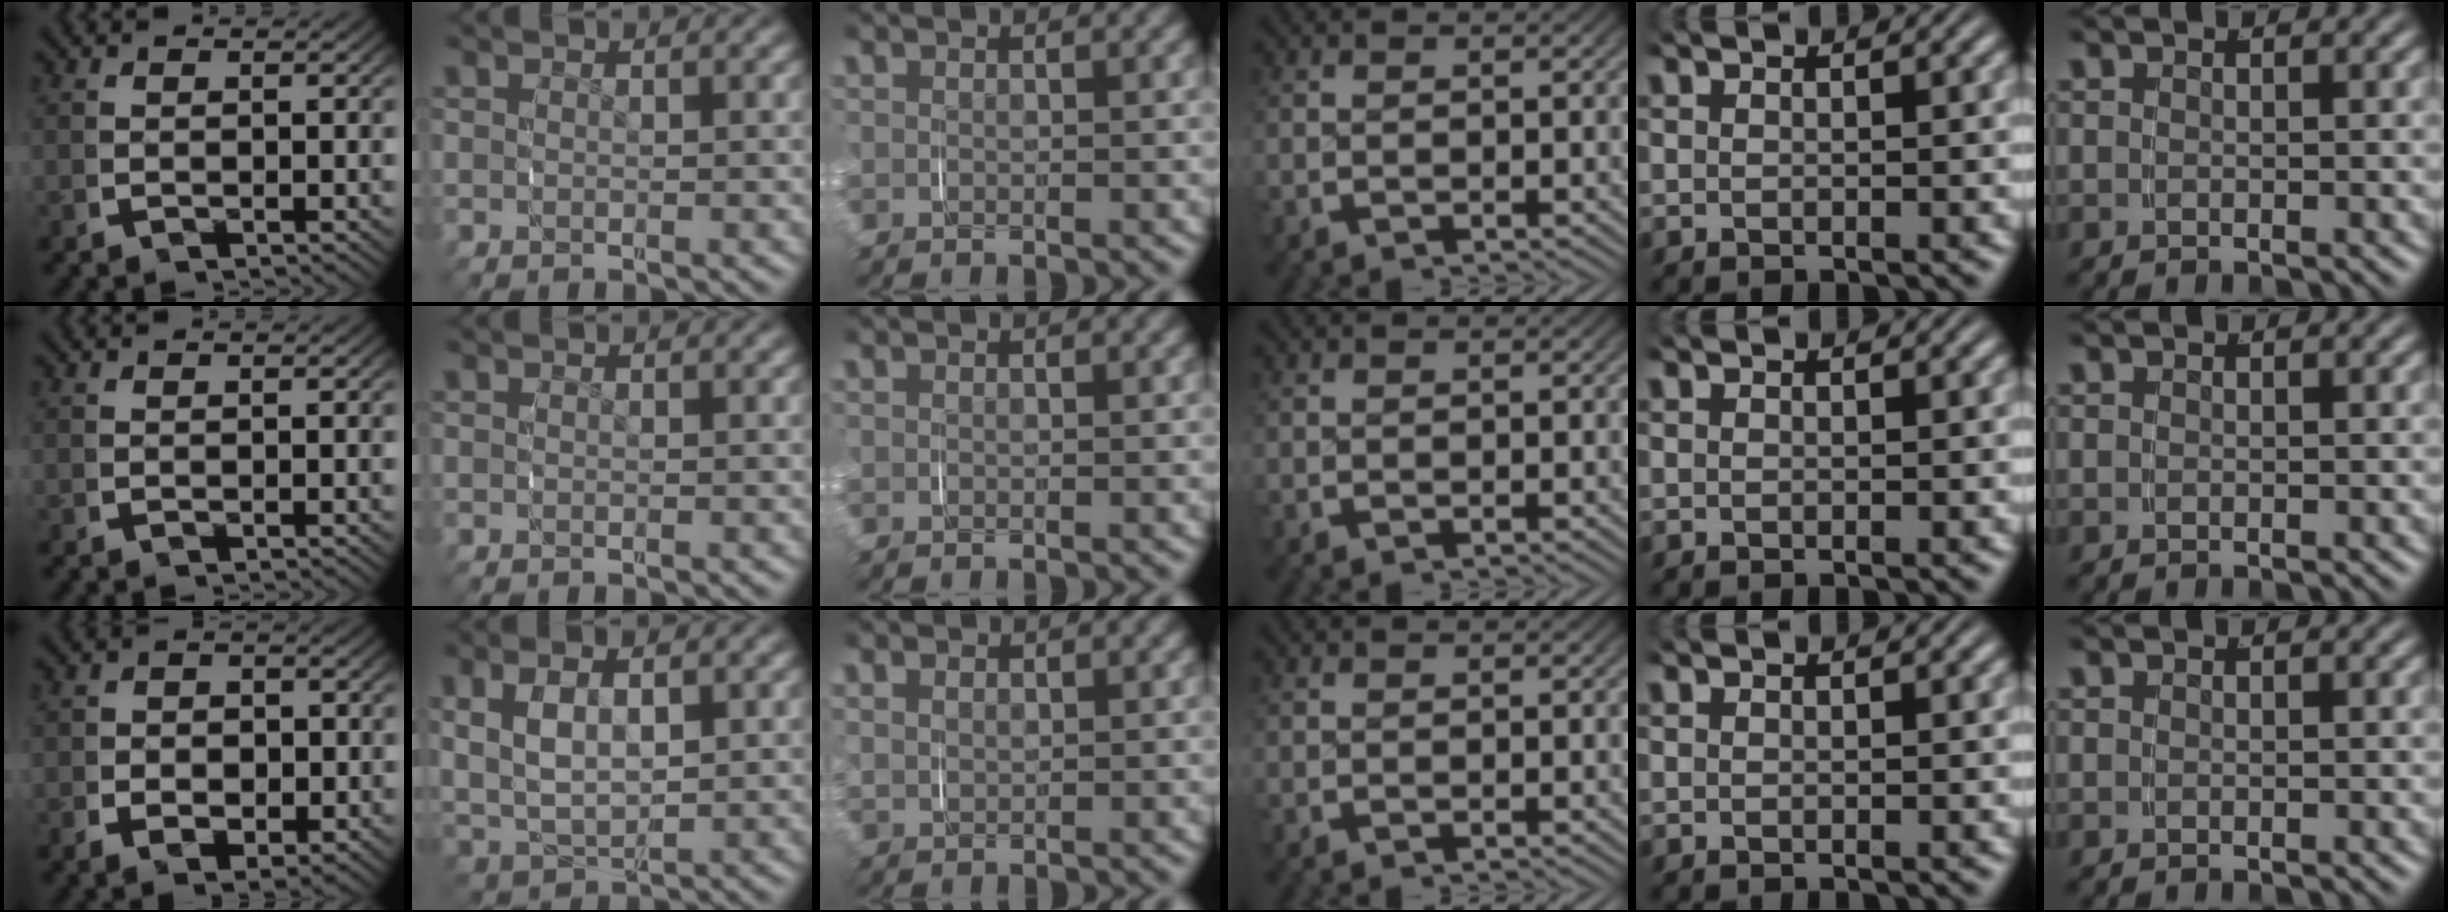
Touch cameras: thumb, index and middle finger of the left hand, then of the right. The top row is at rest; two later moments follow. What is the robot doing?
{"motion": "grasp_and_lifting", "object": "scarf"}